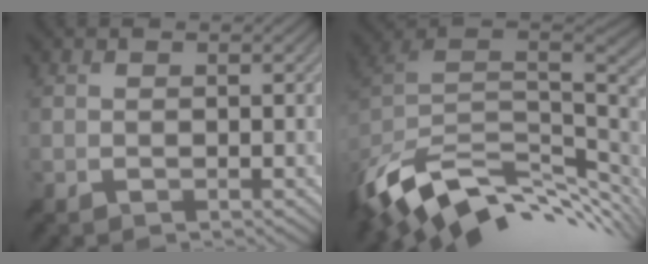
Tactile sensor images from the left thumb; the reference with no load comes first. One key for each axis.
{"total": 13.4, "fx": -5.2, "fy": 7.9, "fz": 9.5, "tx": -0.214, "ty": -0.026, "tz": -0.076}